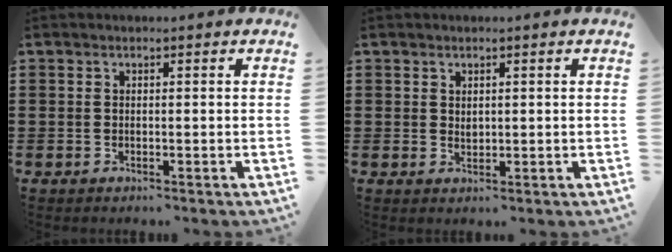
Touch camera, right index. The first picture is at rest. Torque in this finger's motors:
{"motor_torque": [-0.01, 0.05, 0.06, -0.01]}